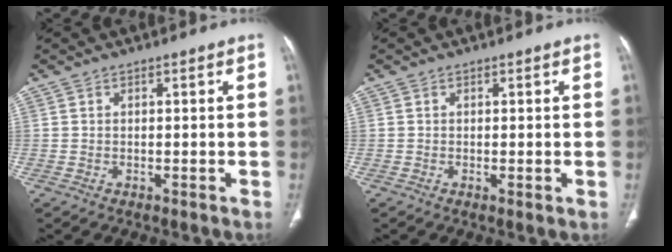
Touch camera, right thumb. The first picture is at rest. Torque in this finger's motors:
{"motor_torque": [-0.27, 0.07, -0.06, -0.10, -0.01]}